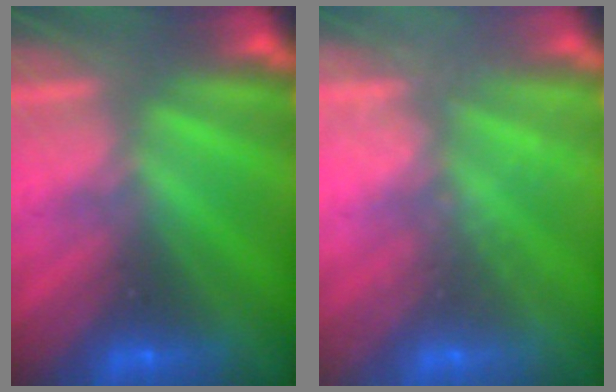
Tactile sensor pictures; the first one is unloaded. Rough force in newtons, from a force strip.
{"total": 2.0}